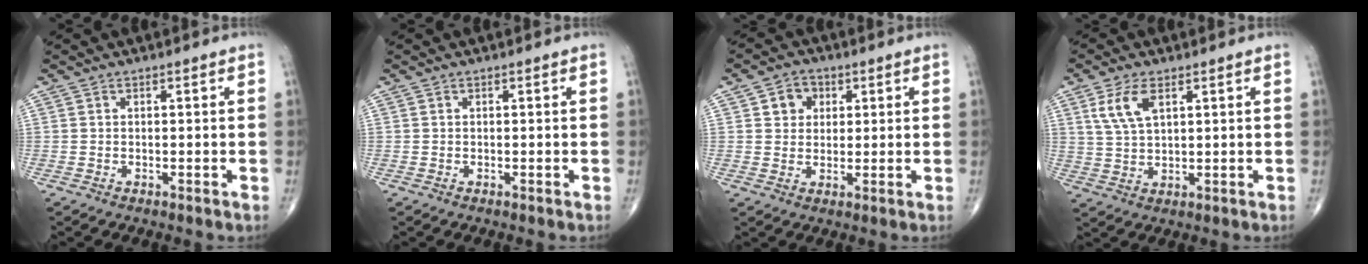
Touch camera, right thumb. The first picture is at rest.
{"total": 0.0}
{"total": 5.1, "force": [1.8, 4.3, 2.1], "torque": [-0.007, -0.003, 0.026]}
{"total": 6.6, "force": [2.9, 3.1, 5.0], "torque": [-0.102, -0.007, 0.065]}